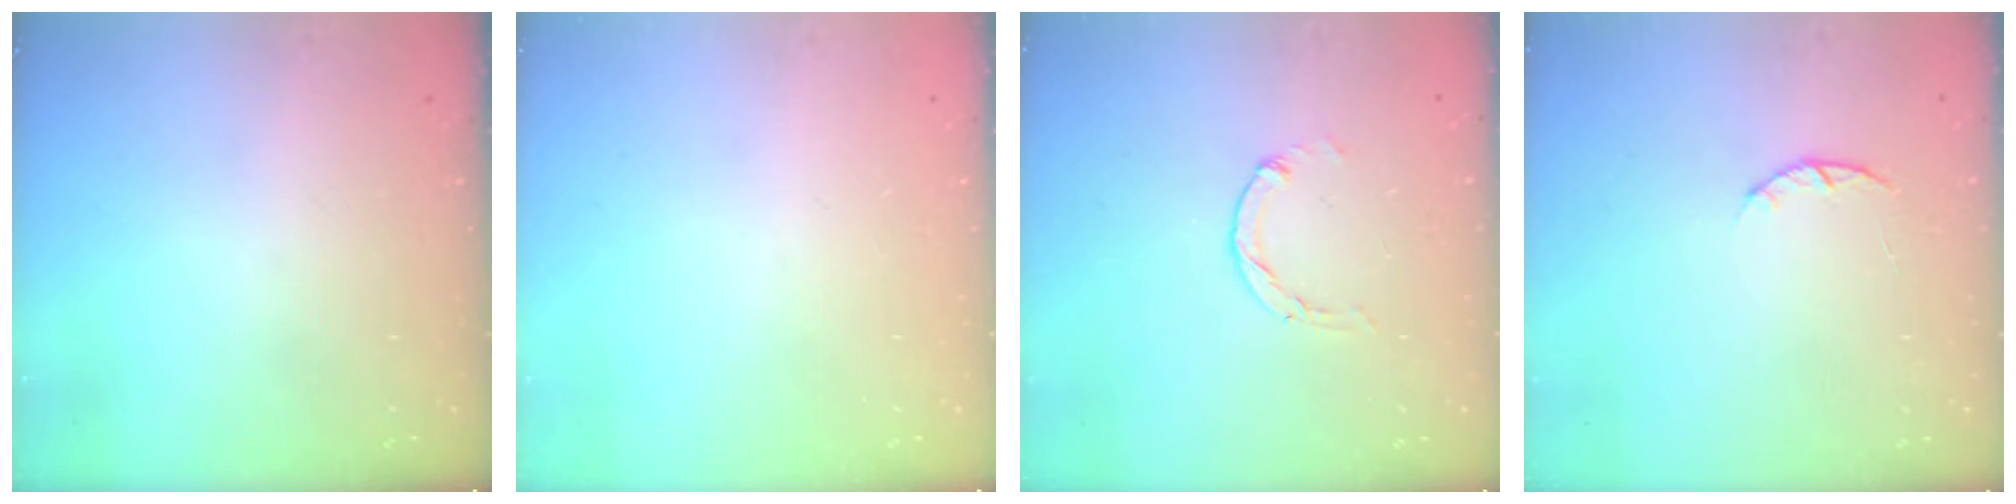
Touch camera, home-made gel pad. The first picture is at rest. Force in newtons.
{"total": 0.0}
{"total": 1.1, "press": 1.1, "slide": 0.2}
{"total": 3.0, "press": 3.0, "slide": 0.4}